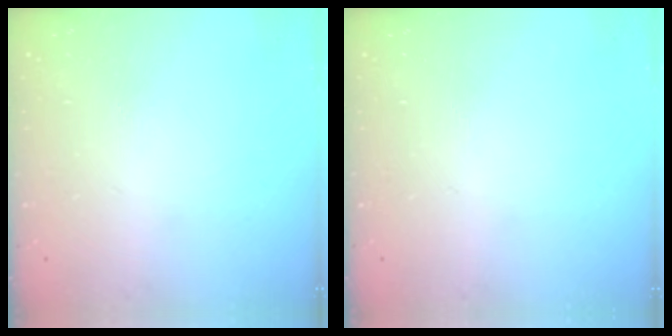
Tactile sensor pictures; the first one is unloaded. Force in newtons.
{"total": 0.0}